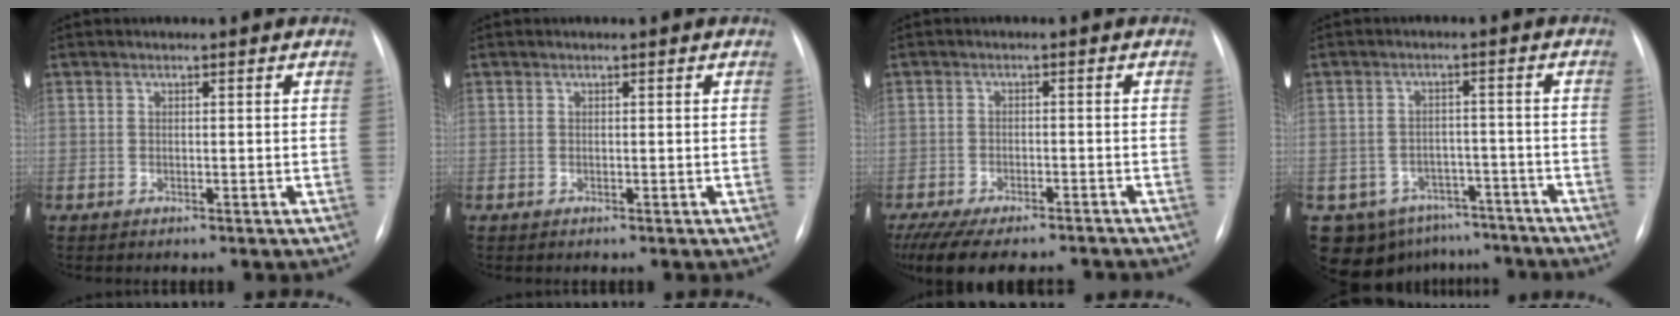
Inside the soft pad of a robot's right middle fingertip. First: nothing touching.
{"total": 0.0}
{"total": 13.6, "force": [-11.9, 3.0, 5.9], "torque": [-0.119, -0.013, -0.165]}
{"total": 10.8, "force": [-8.0, 7.0, 2.0], "torque": [-0.033, 0.023, -0.097]}